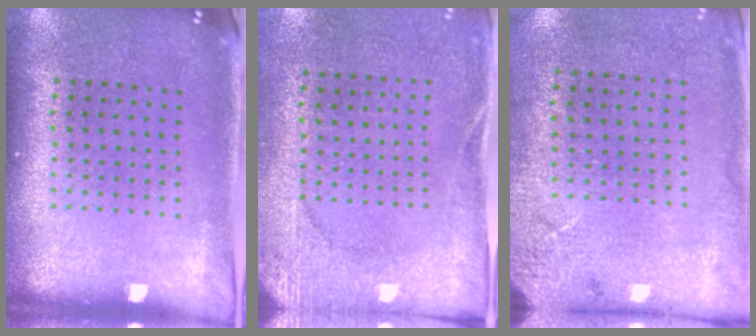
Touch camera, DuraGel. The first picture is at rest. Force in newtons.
{"total": 2.7, "press": 2.3, "slide": 1.3}
{"total": 2.6, "press": 2.1, "slide": 1.5}